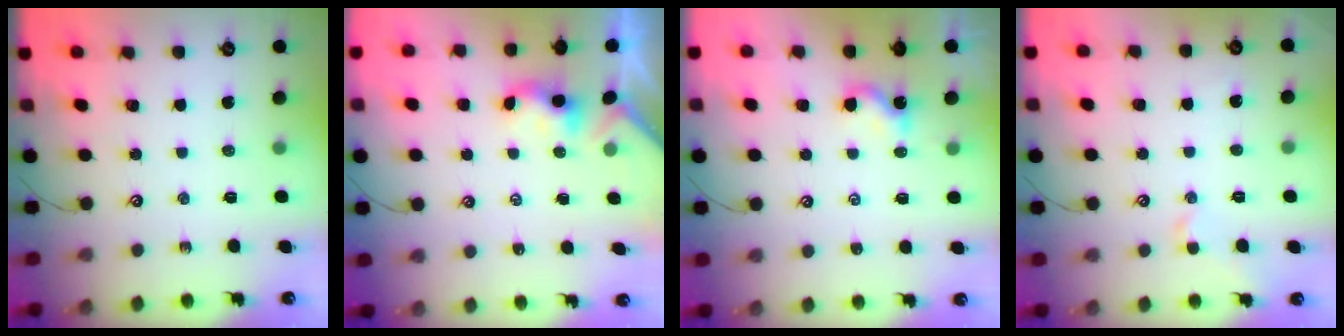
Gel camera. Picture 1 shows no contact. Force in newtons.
{"total": 0.9, "press": 0.9, "slide": 0.3}
{"total": 1.2, "press": 1.2, "slide": 0.2}
{"total": 1.7, "press": 1.6, "slide": 0.3}